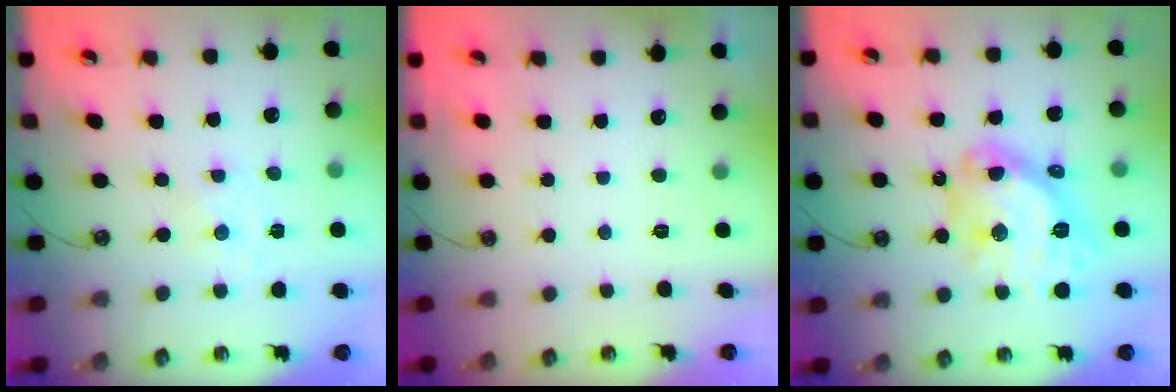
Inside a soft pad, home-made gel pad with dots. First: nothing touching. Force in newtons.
{"total": 0.0}
{"total": 18.4, "press": 18.3, "slide": 1.9}